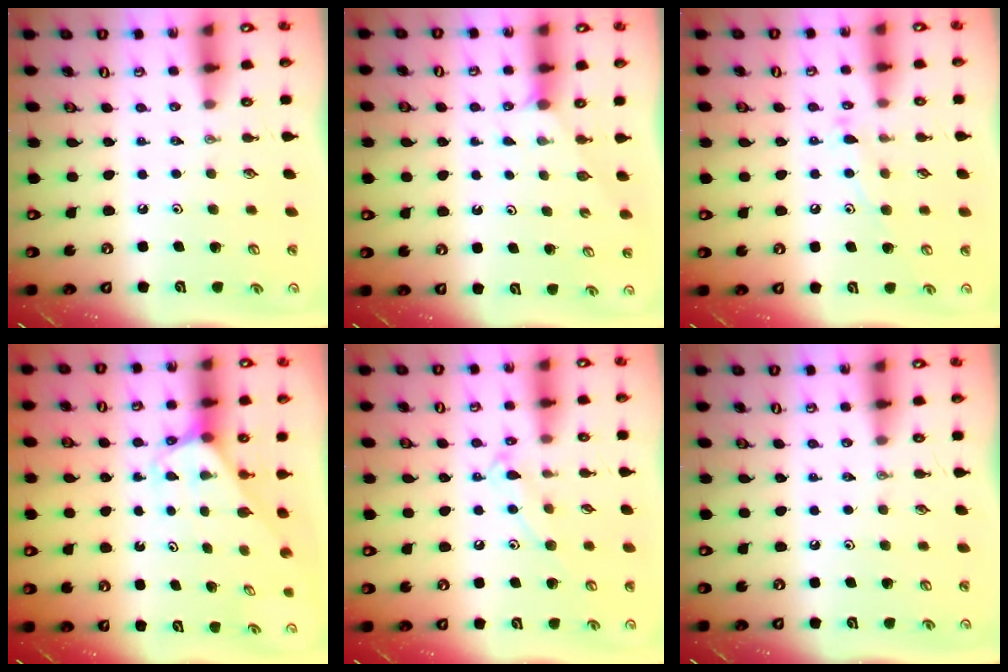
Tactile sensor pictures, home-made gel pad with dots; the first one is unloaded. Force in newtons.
{"total": 2.5, "press": 2.4, "slide": 0.4}
{"total": 8.8, "press": 8.8, "slide": 0.6}
{"total": 2.5, "press": 2.5, "slide": 0.1}
{"total": 9.1, "press": 9.1, "slide": 0.7}
{"total": 0.0}